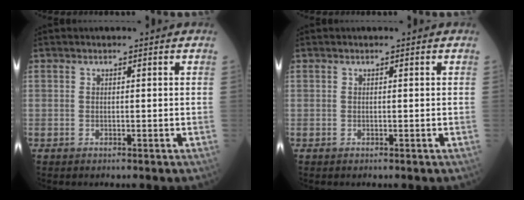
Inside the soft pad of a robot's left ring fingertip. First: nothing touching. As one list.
[{"total": 0.0}]